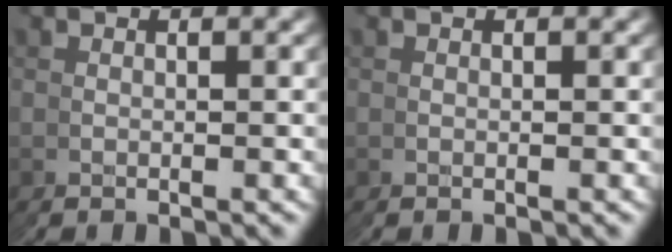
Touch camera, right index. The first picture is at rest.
{"total": 0.0}